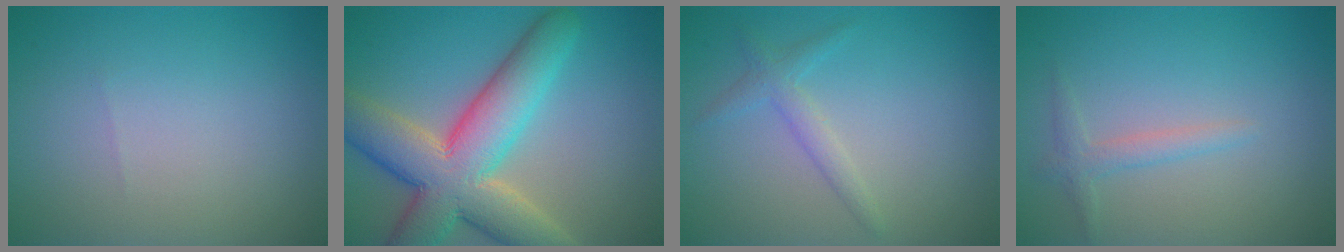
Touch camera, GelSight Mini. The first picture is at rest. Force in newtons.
{"total": 10.7, "press": 10.7, "slide": 0.9}
{"total": 1.8, "press": 1.8, "slide": 0.0}
{"total": 1.5, "press": 1.5, "slide": 0.1}